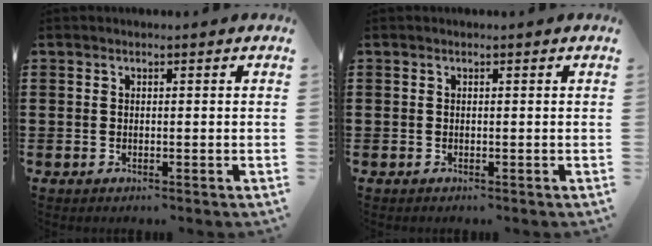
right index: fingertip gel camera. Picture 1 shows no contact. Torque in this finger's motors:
{"motor_torque": [0.16, -0.08, 0.00, 0.01]}